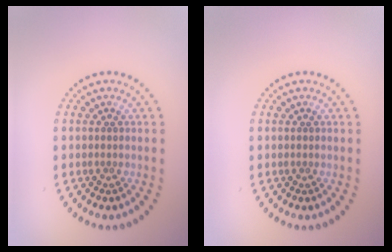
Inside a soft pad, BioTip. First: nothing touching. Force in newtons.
{"total": 0.0}